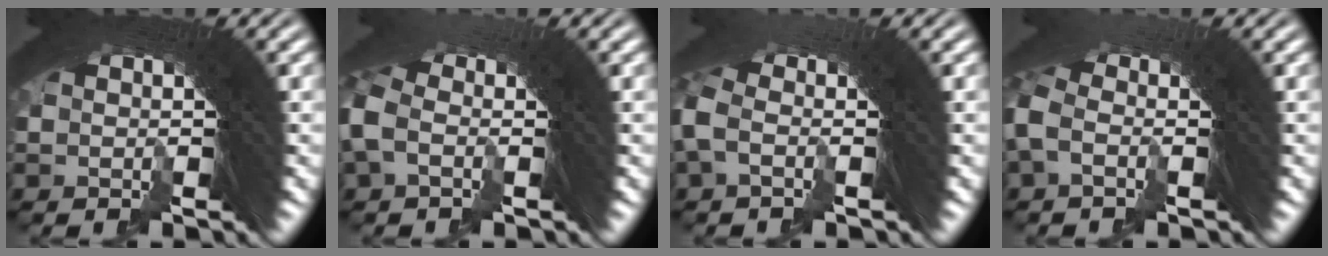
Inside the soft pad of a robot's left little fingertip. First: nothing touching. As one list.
[{"total": 1.3, "force": [-0.6, 0.8, 0.9], "torque": [-0.022, 0.012, -0.018]}, {"total": 1.2, "force": [-0.8, 0.0, 0.9], "torque": [-0.020, 0.009, -0.019]}, {"total": 1.3, "force": [-0.9, 0.4, 0.9], "torque": [-0.021, 0.010, -0.024]}]